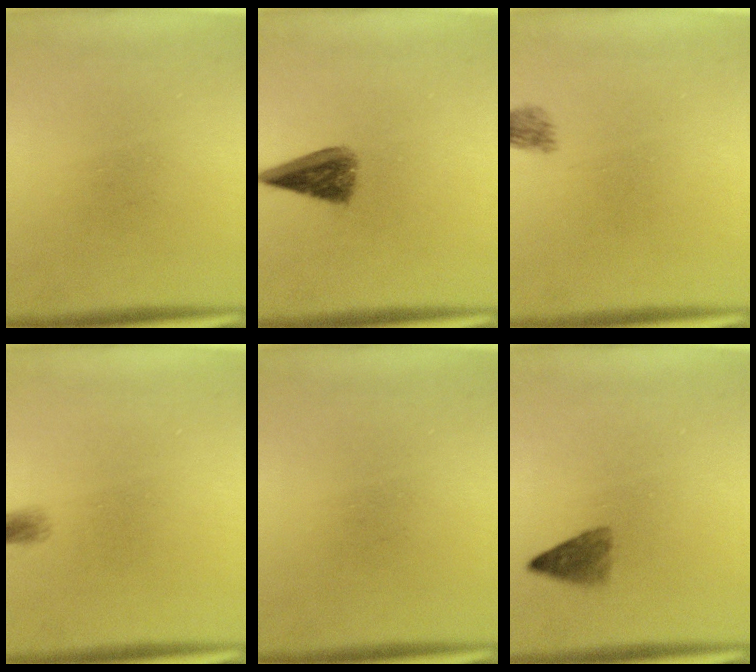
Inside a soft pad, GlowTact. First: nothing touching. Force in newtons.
{"total": 5.9}
{"total": 1.8}
{"total": 1.4}
{"total": 0.0}
{"total": 2.4}